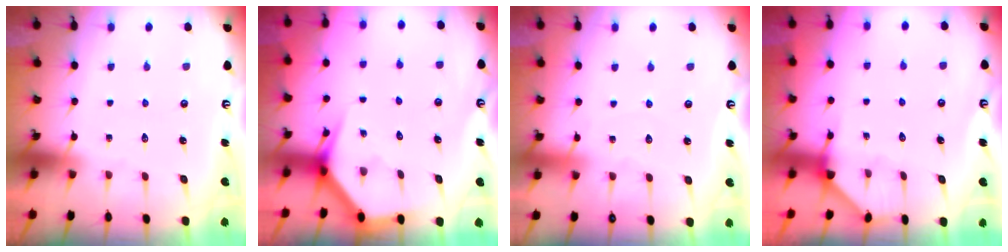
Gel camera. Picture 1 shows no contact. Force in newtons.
{"total": 3.5, "press": 3.5, "slide": 0.3}
{"total": 3.4, "press": 3.3, "slide": 0.4}
{"total": 2.5, "press": 2.5, "slide": 0.2}